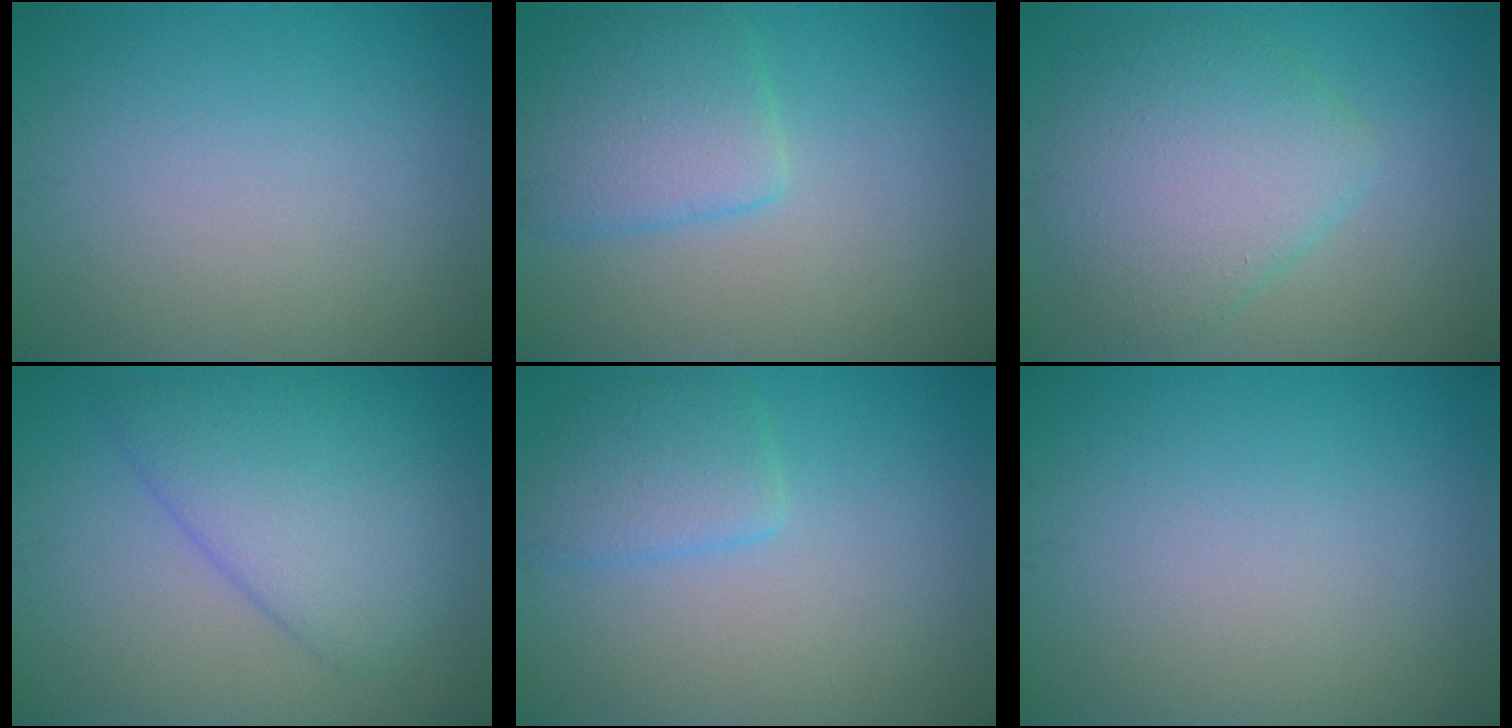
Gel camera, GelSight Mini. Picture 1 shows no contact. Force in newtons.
{"total": 4.4, "press": 4.4, "slide": 0.3}
{"total": 6.1, "press": 6.1, "slide": 0.2}
{"total": 5.9, "press": 5.9, "slide": 0.4}
{"total": 2.8, "press": 2.8, "slide": 0.3}
{"total": 0.0}